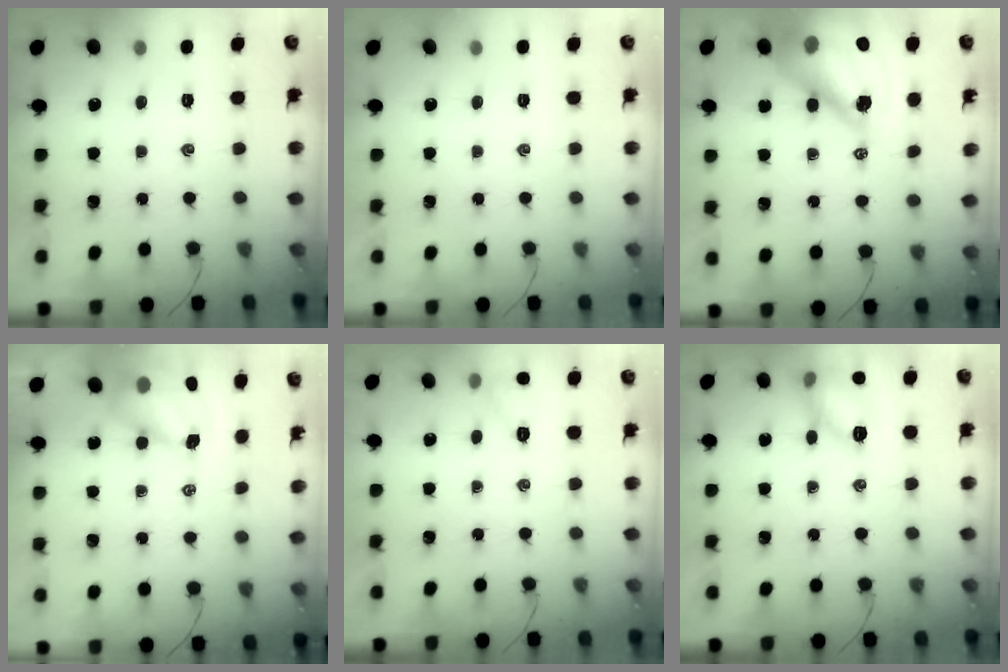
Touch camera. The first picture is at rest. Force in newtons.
{"total": 0.0}
{"total": 21.8, "press": 20.9, "slide": 6.1}
{"total": 7.8, "press": 7.7, "slide": 1.4}
{"total": 5.9, "press": 5.7, "slide": 1.6}
{"total": 11.2, "press": 11.2, "slide": 0.2}